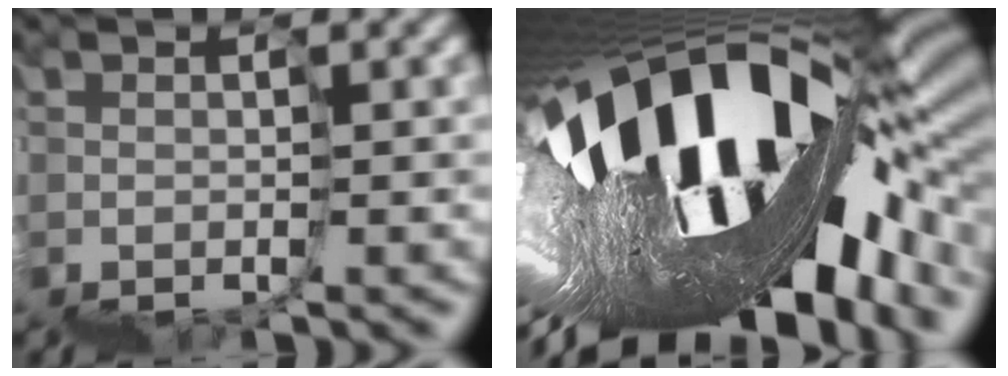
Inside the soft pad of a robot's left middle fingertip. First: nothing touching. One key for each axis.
{"total": 17.2, "fx": 0.4, "fy": 6.4, "fz": 16.0, "tx": -0.257, "ty": 0.011, "tz": -0.003}